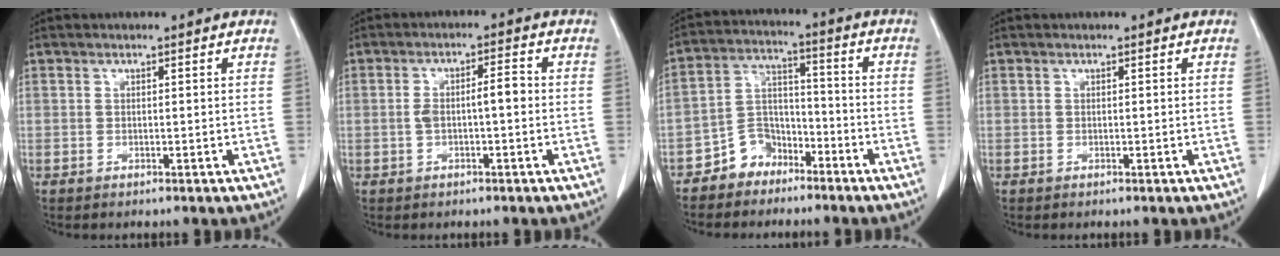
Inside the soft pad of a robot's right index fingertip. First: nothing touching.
{"total": 4.3, "force": [-0.6, 1.2, 4.1], "torque": [-0.078, 0.020, -0.006]}
{"total": 6.8, "force": [-5.0, 4.4, 1.3], "torque": [-0.022, 0.019, -0.093]}
{"total": 0.0}